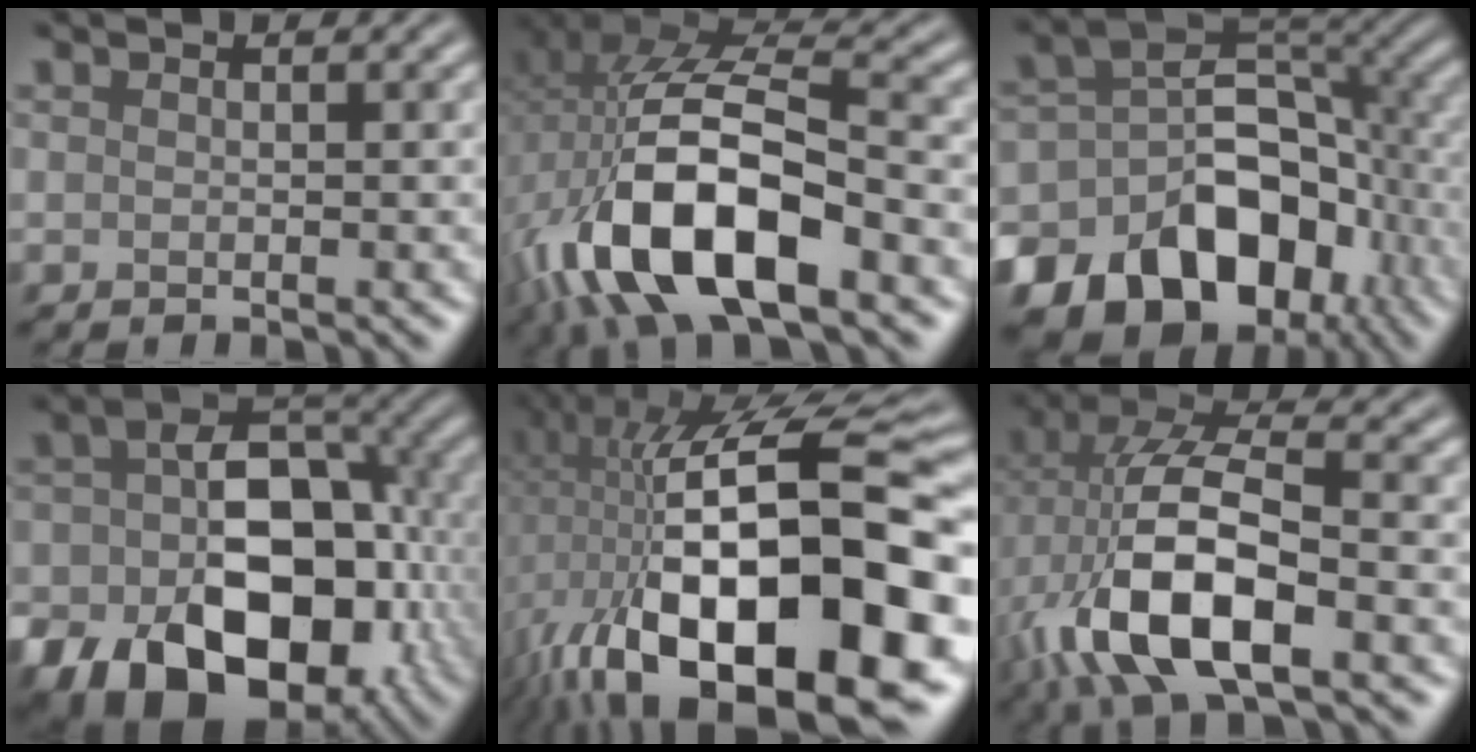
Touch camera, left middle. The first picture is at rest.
{"total": 15.3, "force": [-5.0, 7.2, 12.5], "torque": [-0.253, -0.005, -0.089]}
{"total": 15.3, "force": [-7.4, 10.1, 8.8], "torque": [-0.158, -0.013, -0.116]}
{"total": 17.0, "force": [-5.9, 11.2, 11.3], "torque": [-0.159, -0.032, -0.079]}
{"total": 21.1, "force": [-3.0, 9.8, 18.5], "torque": [-0.323, 0.003, -0.044]}
{"total": 12.1, "force": [-3.4, 5.6, 10.2], "torque": [-0.224, -0.004, -0.065]}